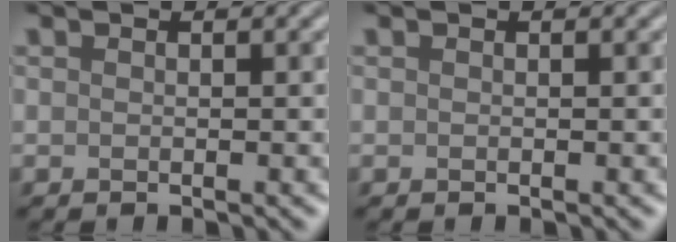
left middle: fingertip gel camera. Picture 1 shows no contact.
{"total": 0.0}